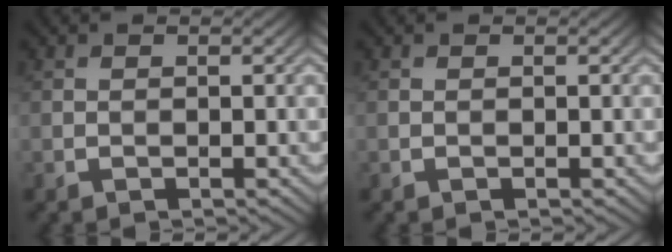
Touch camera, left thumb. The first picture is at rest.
{"total": 0.0}